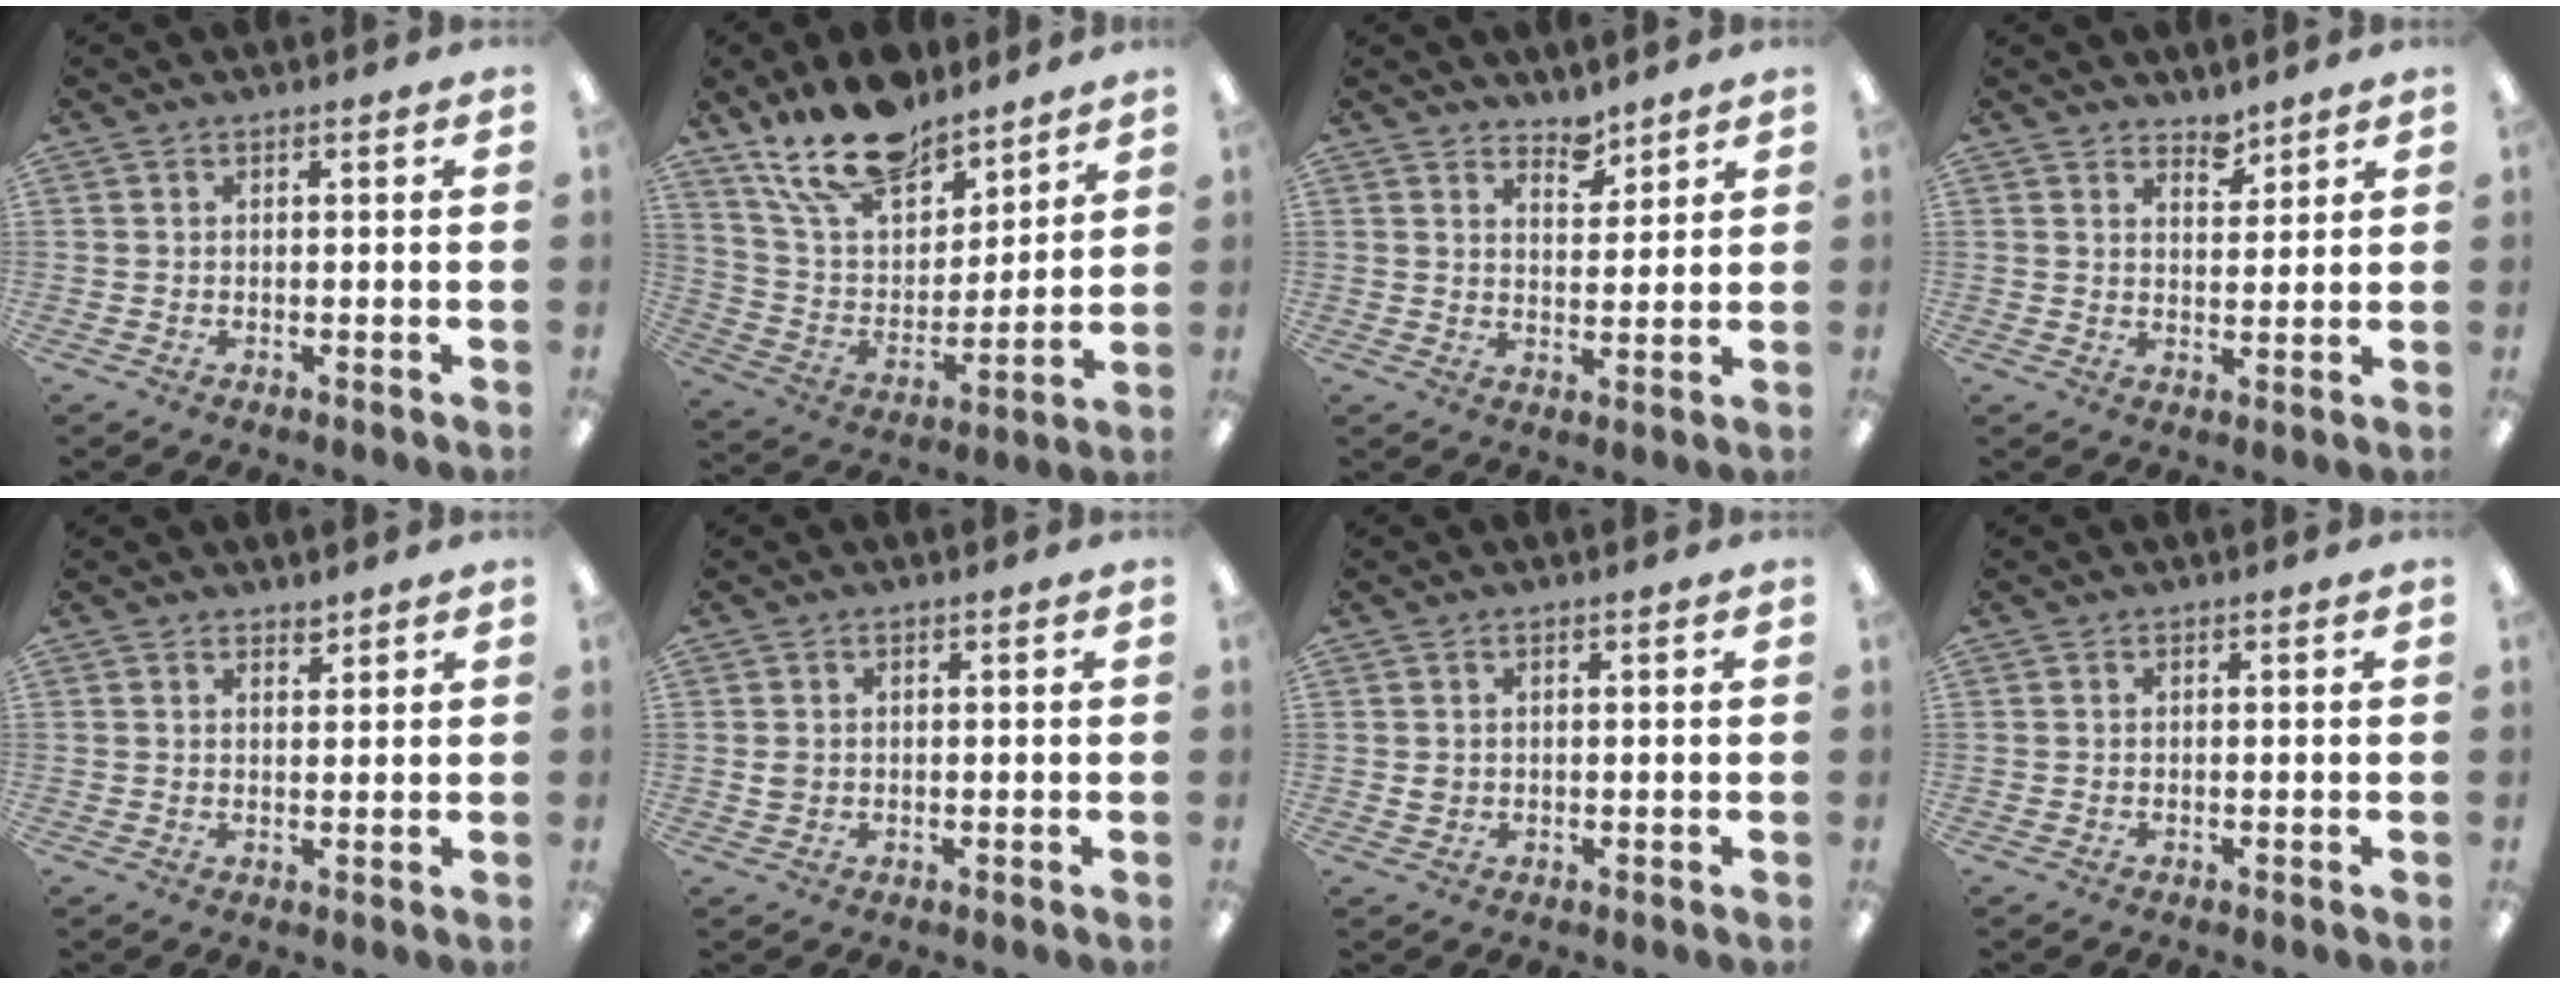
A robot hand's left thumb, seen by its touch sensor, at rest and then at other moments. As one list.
[{"total": 18.7, "force": [14.7, 8.3, 8.0], "torque": [-0.161, -0.083, 0.268]}, {"total": 4.7, "force": [4.3, 1.7, 0.8], "torque": [-0.002, -0.031, 0.076]}, {"total": 4.0, "force": [3.6, 1.5, 0.7], "torque": [0.004, -0.028, 0.064]}, {"total": 1.9, "force": [1.8, 0.6, 0.3], "torque": [0.002, -0.009, 0.033]}, {"total": 1.5, "force": [0.3, 1.3, 0.8], "torque": [-0.008, 0.000, 0.003]}, {"total": 1.3, "force": [0.3, 1.1, 0.5], "torque": [-0.011, 0.004, 0.006]}, {"total": 0.0}]